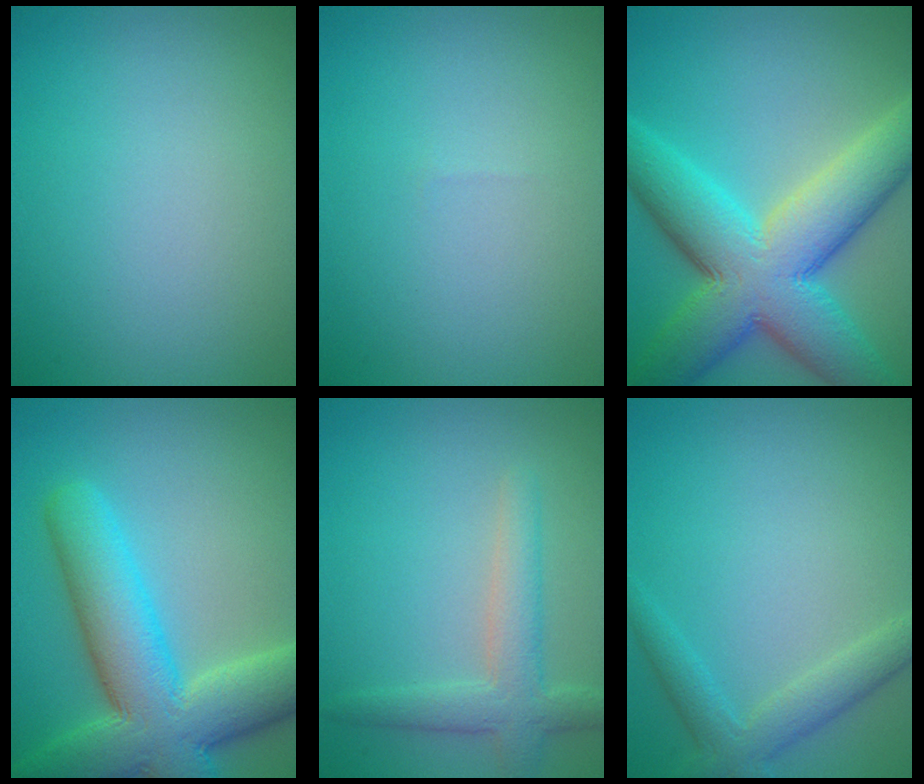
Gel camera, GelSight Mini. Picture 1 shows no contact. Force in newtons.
{"total": 0.0}
{"total": 12.0, "press": 12.0, "slide": 0.2}
{"total": 10.6, "press": 10.6, "slide": 0.7}
{"total": 3.4, "press": 3.4, "slide": 0.3}
{"total": 3.0, "press": 3.0, "slide": 0.1}